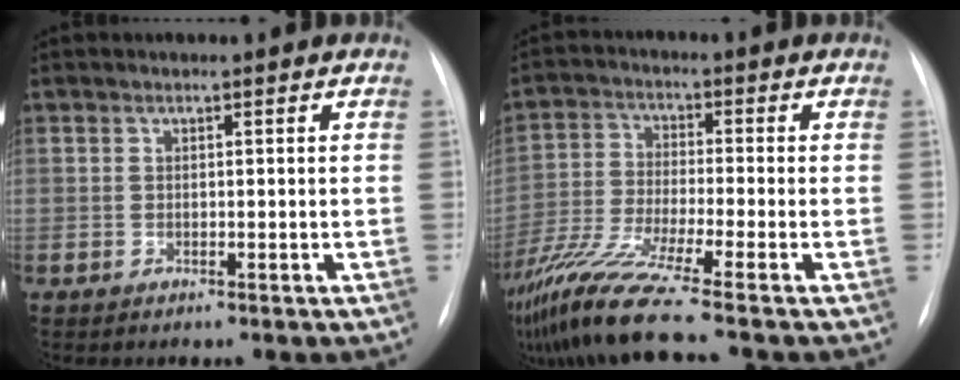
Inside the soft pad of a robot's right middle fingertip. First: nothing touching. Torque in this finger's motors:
{"motor_torque": [1.10, -1.04, 0.35, 0.14]}